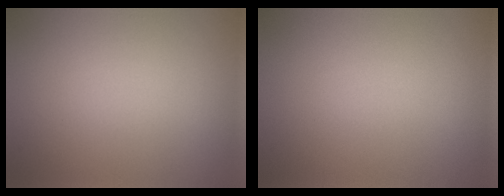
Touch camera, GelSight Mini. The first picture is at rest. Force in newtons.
{"total": 0.0}